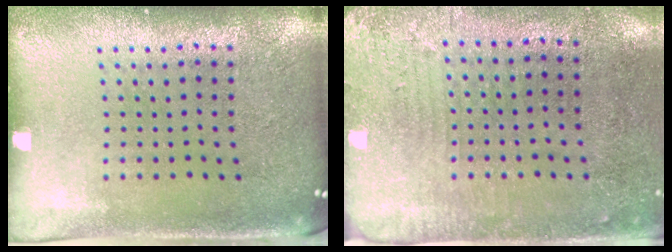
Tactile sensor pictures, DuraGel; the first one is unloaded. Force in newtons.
{"total": 2.8, "press": 2.3, "slide": 1.7}